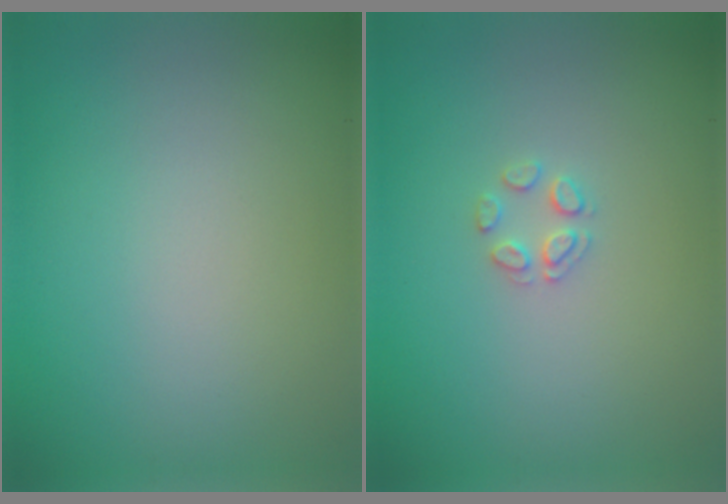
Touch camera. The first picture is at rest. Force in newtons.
{"total": 1.5, "press": 1.5, "slide": 0.1}